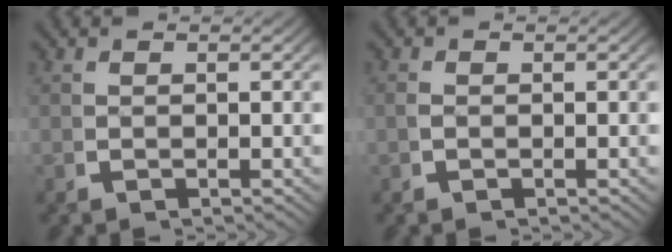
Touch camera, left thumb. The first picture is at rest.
{"total": 0.0}